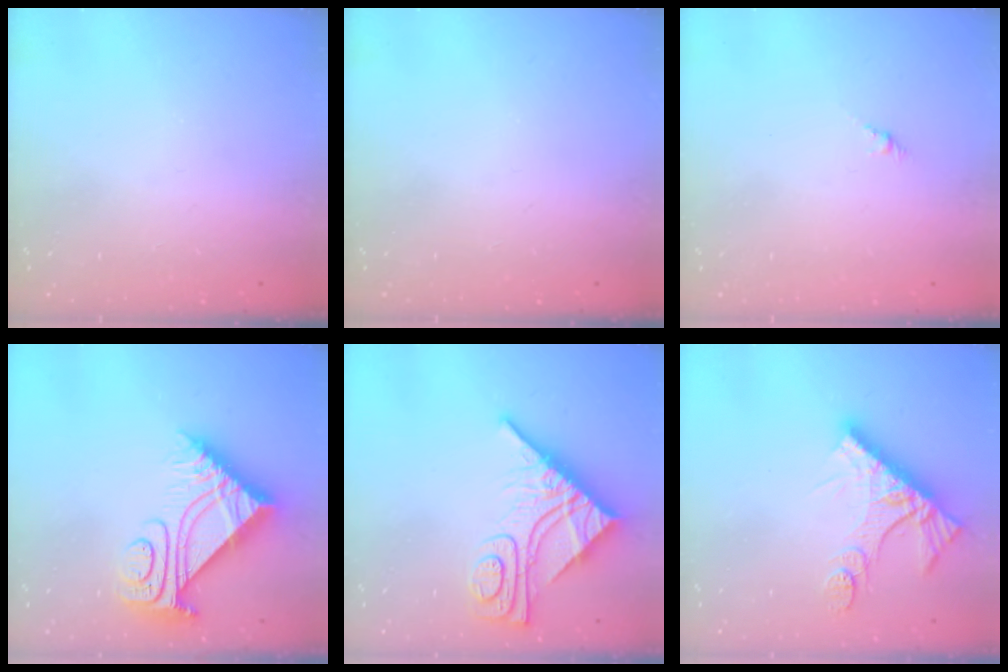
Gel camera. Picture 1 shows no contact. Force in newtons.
{"total": 0.0}
{"total": 1.9, "press": 1.8, "slide": 0.7}
{"total": 13.6, "press": 13.5, "slide": 1.5}
{"total": 14.7, "press": 14.6, "slide": 1.7}
{"total": 12.2, "press": 12.1, "slide": 1.1}